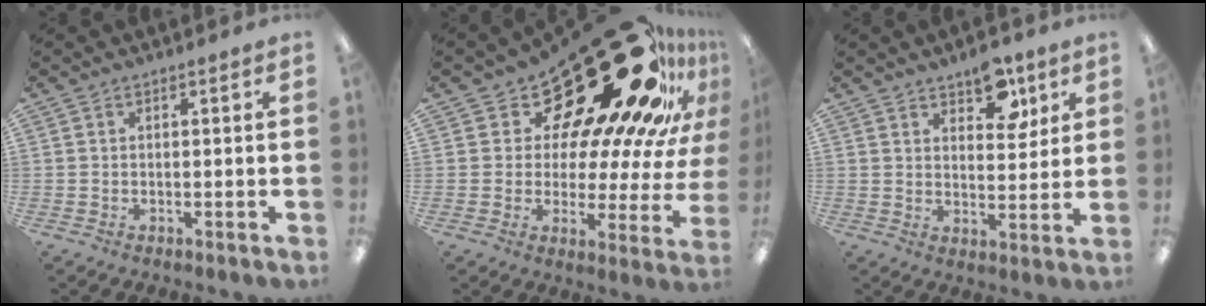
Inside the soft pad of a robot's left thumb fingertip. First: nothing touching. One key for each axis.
{"total": 28.3, "fx": 19.2, "fy": 11.4, "fz": 17.5, "tx": -0.222, "ty": -0.164, "tz": 0.341}
{"total": 8.3, "fx": 5.7, "fy": 4.4, "fz": 4.1, "tx": -0.033, "ty": -0.031, "tz": 0.095}